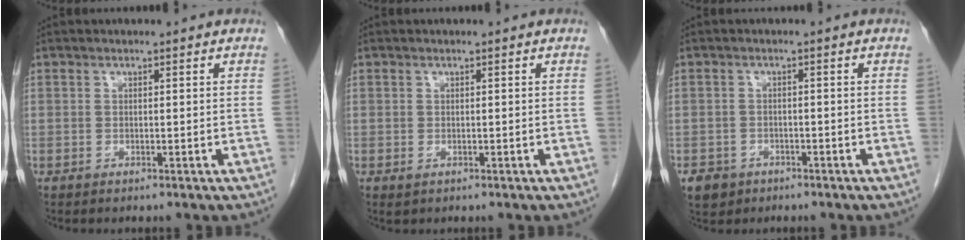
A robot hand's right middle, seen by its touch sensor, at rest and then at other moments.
{"total": 0.6, "force": [-0.2, 0.4, 0.4], "torque": [-0.010, -0.002, 0.002]}
{"total": 3.8, "force": [-2.3, 3.0, 0.6], "torque": [-0.010, 0.006, -0.033]}